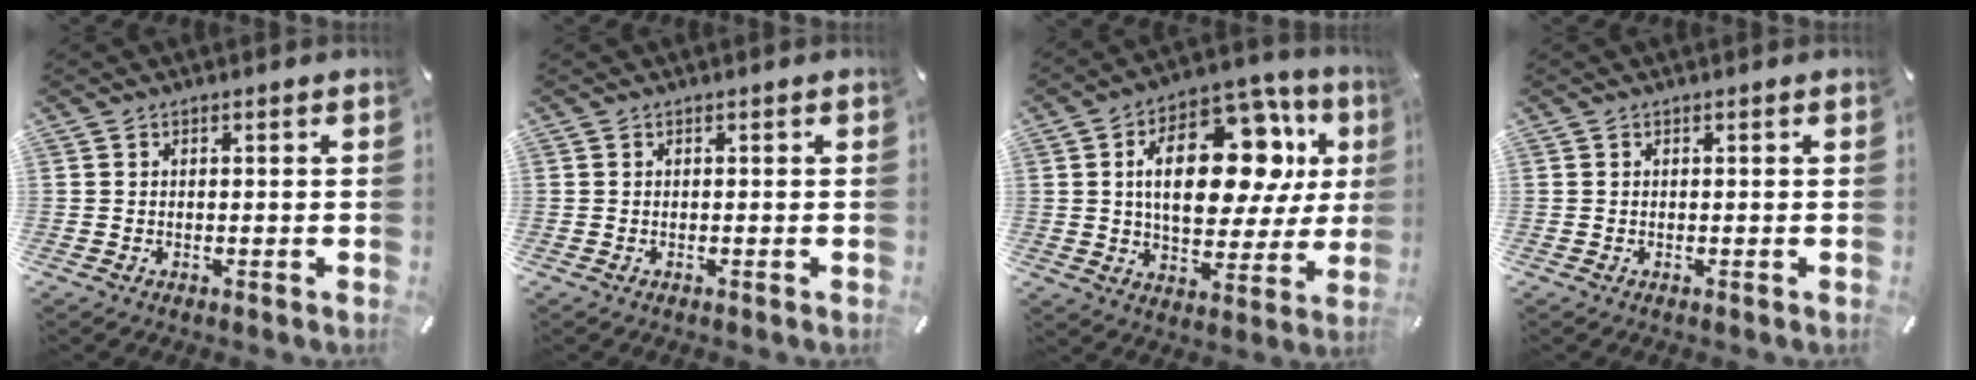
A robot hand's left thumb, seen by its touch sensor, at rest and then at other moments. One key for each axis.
{"total": 0.0}
{"total": 25.0, "fx": 6.6, "fy": 14.0, "fz": 19.6, "tx": -0.306, "ty": -0.025, "tz": 0.103}
{"total": 0.0}